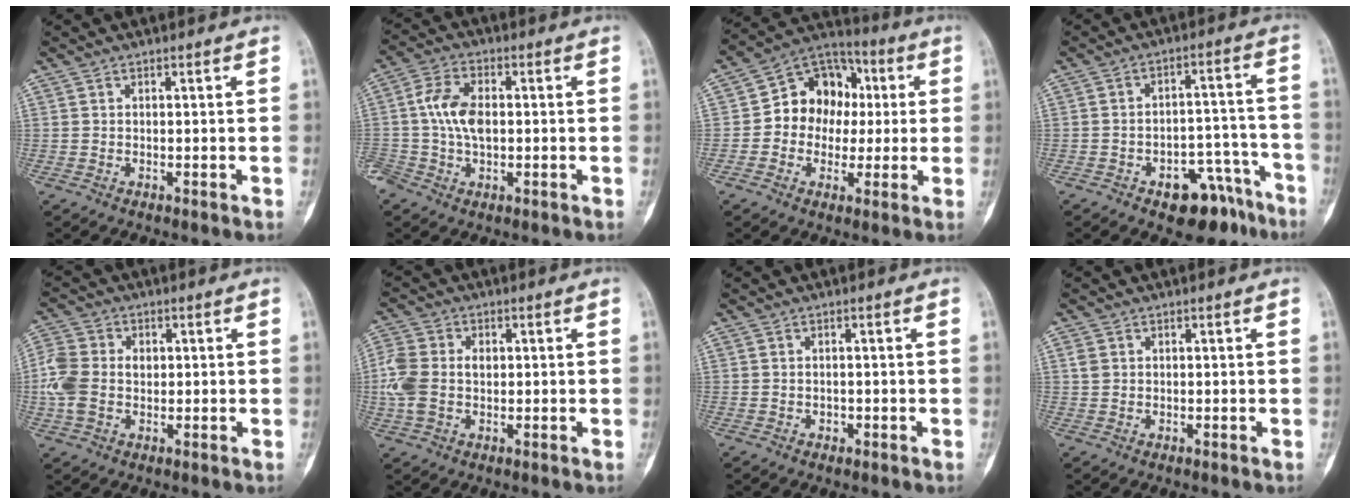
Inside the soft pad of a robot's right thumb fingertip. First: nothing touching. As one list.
[{"total": 9.9, "force": [-0.2, 6.3, 7.6], "torque": [-0.148, 0.020, -0.005]}, {"total": 13.6, "force": [0.7, 11.2, 7.7], "torque": [-0.068, 0.031, 0.000]}, {"total": 11.4, "force": [-7.3, 6.1, 6.3], "torque": [-0.050, 0.071, -0.098]}, {"total": 8.8, "force": [0.0, 6.6, 5.8], "torque": [-0.134, 0.014, -0.005]}, {"total": 9.0, "force": [0.2, 6.4, 6.3], "torque": [-0.154, 0.016, 0.002]}, {"total": 0.7, "force": [-0.3, 0.5, 0.2], "torque": [0.000, 0.001, -0.004]}, {"total": 1.5, "force": [0.5, 1.2, 0.8], "torque": [-0.012, 0.003, 0.009]}]